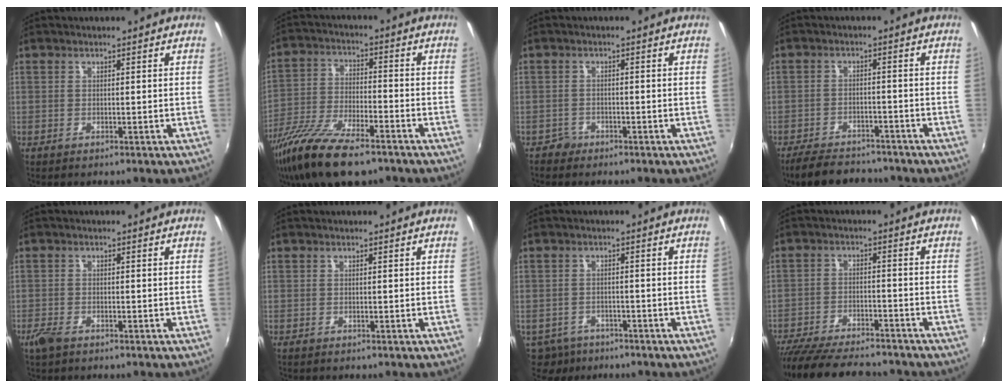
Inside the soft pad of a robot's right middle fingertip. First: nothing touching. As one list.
[{"total": 16.8, "force": [-11.9, 5.0, 10.7], "torque": [-0.226, -0.044, -0.220]}, {"total": 1.8, "force": [-1.4, 1.1, -0.2], "torque": [0.000, 0.004, -0.026]}, {"total": 10.6, "force": [-9.0, 3.7, 4.1], "torque": [-0.100, -0.006, -0.136]}, {"total": 2.9, "force": [-2.1, 1.2, 1.6], "torque": [-0.040, -0.007, -0.043]}, {"total": 0.0}, {"total": 7.0, "force": [-5.2, 4.0, 2.3], "torque": [-0.064, -0.016, -0.081]}, {"total": 17.4, "force": [-15.1, 4.1, 7.7], "torque": [-0.159, -0.027, -0.234]}]